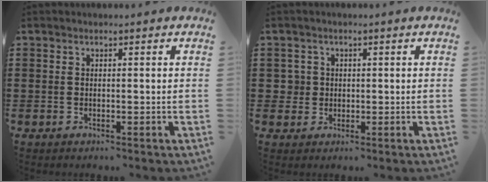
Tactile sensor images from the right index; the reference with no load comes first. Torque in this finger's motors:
{"motor_torque": [-0.22, 0.31, 0.00, -0.02]}